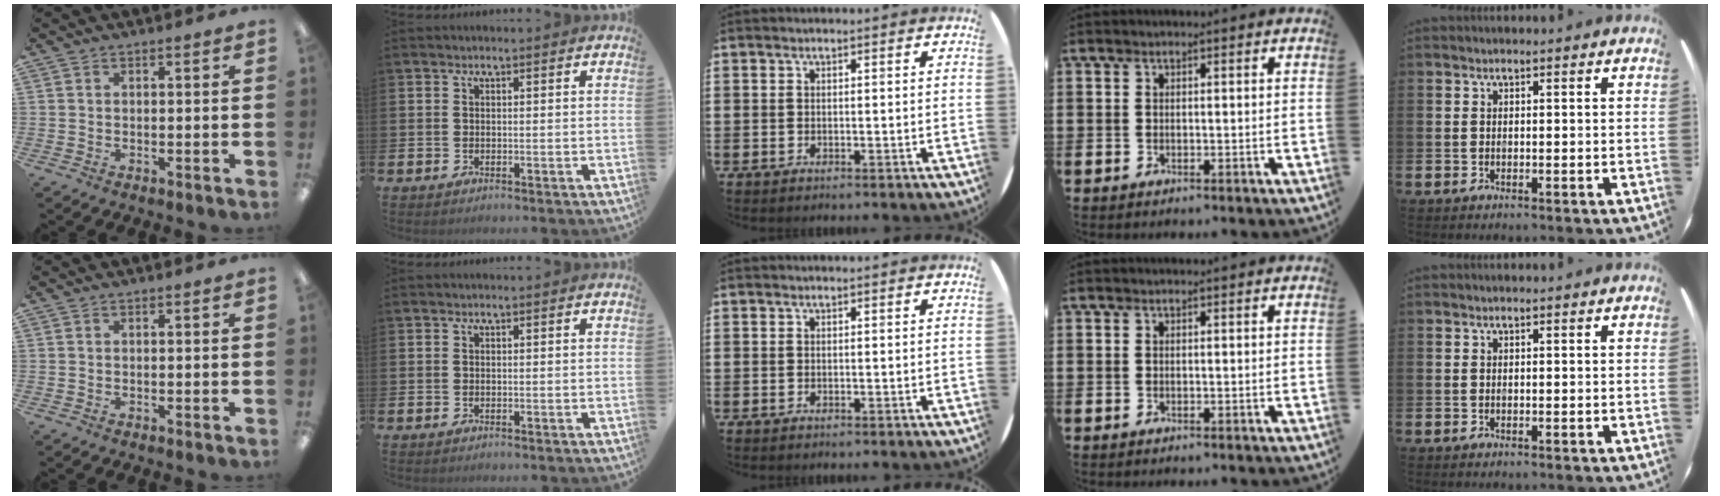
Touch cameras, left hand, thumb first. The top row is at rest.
{}